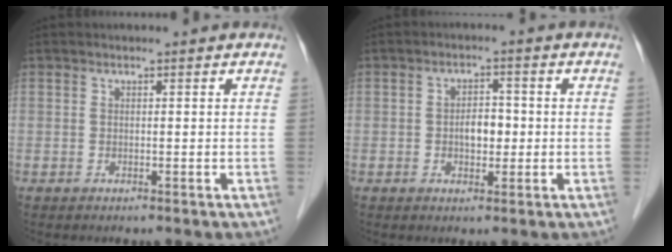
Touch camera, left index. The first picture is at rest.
{"total": 3.4, "force": [-0.4, 2.0, 2.7], "torque": [-0.045, 0.007, -0.005]}